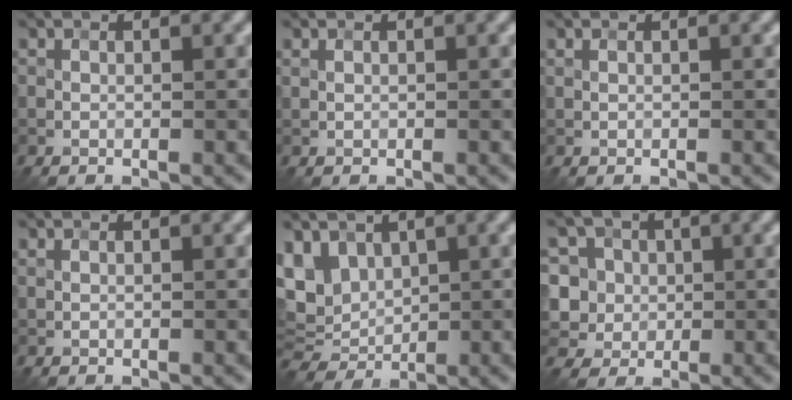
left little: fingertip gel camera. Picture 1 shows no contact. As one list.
[{"total": 0.0}, {"total": 0.0}, {"total": 0.0}, {"total": 6.6, "force": [2.3, 4.6, 4.2], "torque": [-0.094, 0.015, 0.046]}, {"total": 9.3, "force": [3.6, 7.6, 4.0], "torque": [-0.078, 0.024, 0.032]}]